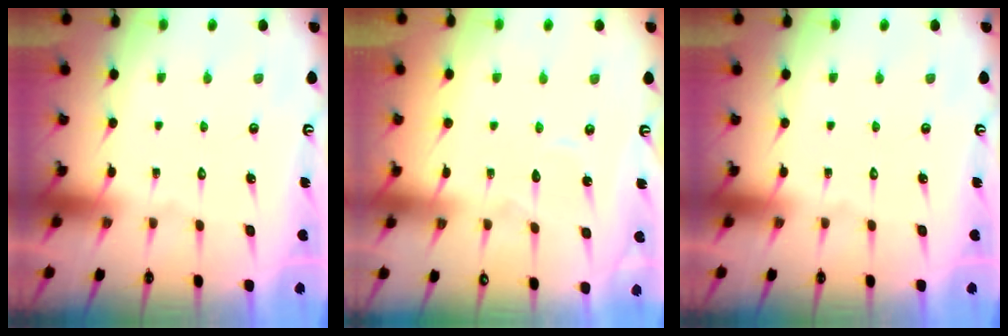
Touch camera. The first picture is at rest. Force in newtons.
{"total": 3.7, "press": 3.7, "slide": 0.0}
{"total": 0.0}